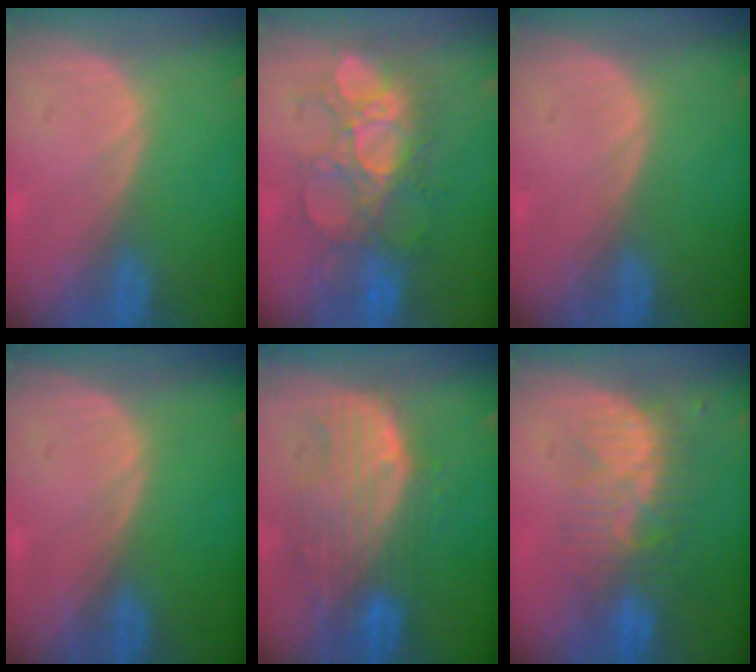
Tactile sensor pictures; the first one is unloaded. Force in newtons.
{"total": 9.2, "press": 9.2, "slide": 0.5}
{"total": 0.0}
{"total": 0.0}
{"total": 9.9, "press": 8.7, "slide": 4.8}
{"total": 8.1, "press": 7.5, "slide": 3.1}